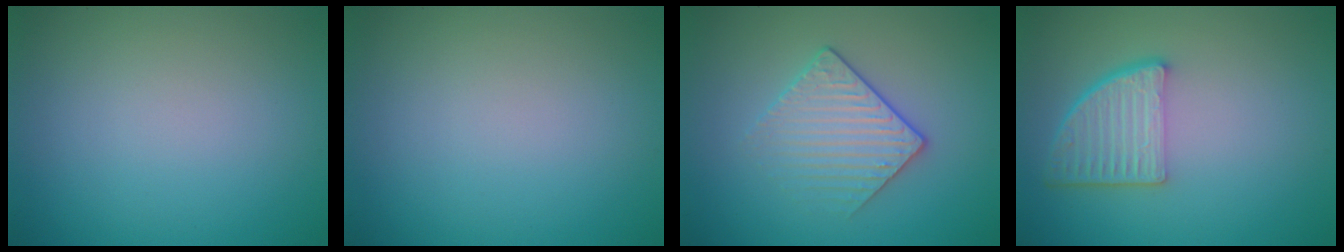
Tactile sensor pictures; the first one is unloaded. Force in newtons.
{"total": 0.0}
{"total": 2.9, "press": 2.6, "slide": 1.2}
{"total": 4.5, "press": 3.3, "slide": 3.1}